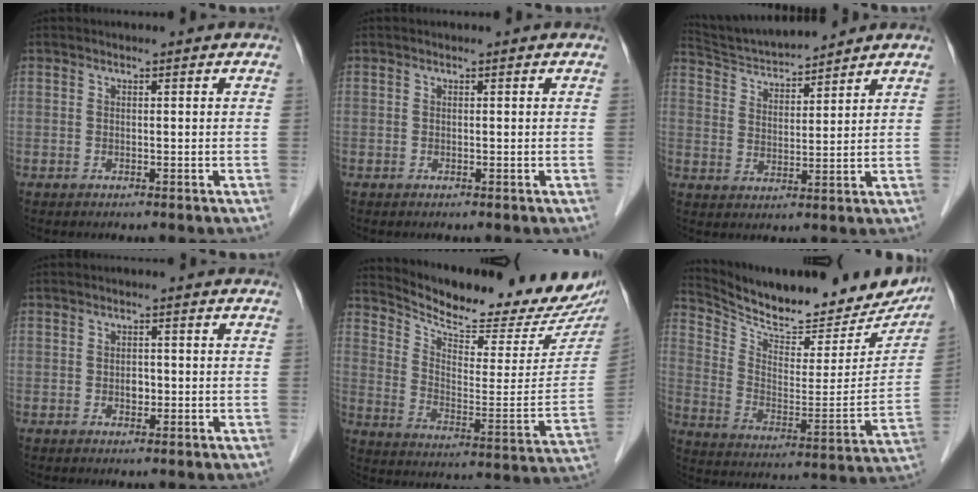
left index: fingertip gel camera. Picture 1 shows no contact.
{"total": 0.0}
{"total": 9.3, "force": [9.1, 0.2, 2.2], "torque": [-0.052, 0.021, 0.170]}
{"total": 1.5, "force": [-0.3, 1.0, 1.0], "torque": [-0.018, 0.002, -0.002]}
{"total": 22.1, "force": [20.5, 3.4, 7.5], "torque": [-0.125, -0.074, 0.283]}
{"total": 22.9, "force": [20.8, 5.9, 7.6], "torque": [-0.126, -0.047, 0.294]}